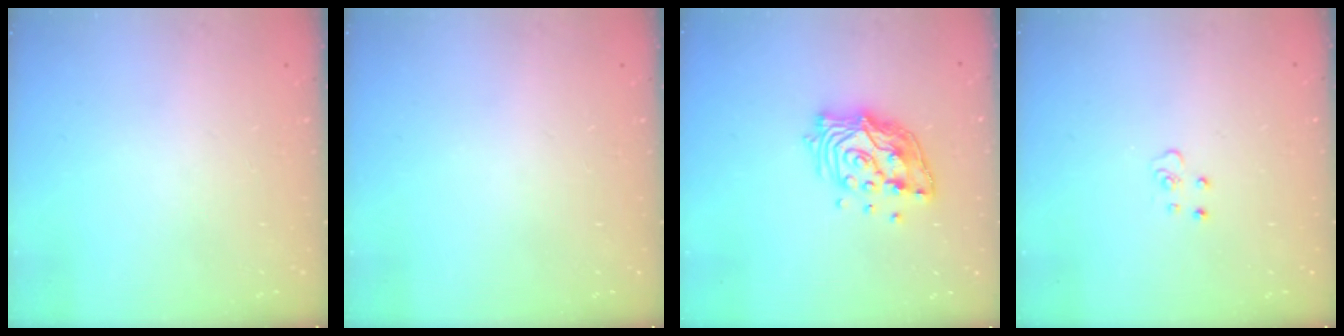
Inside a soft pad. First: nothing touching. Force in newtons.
{"total": 0.0}
{"total": 14.3, "press": 14.1, "slide": 2.7}
{"total": 4.4, "press": 4.3, "slide": 0.3}